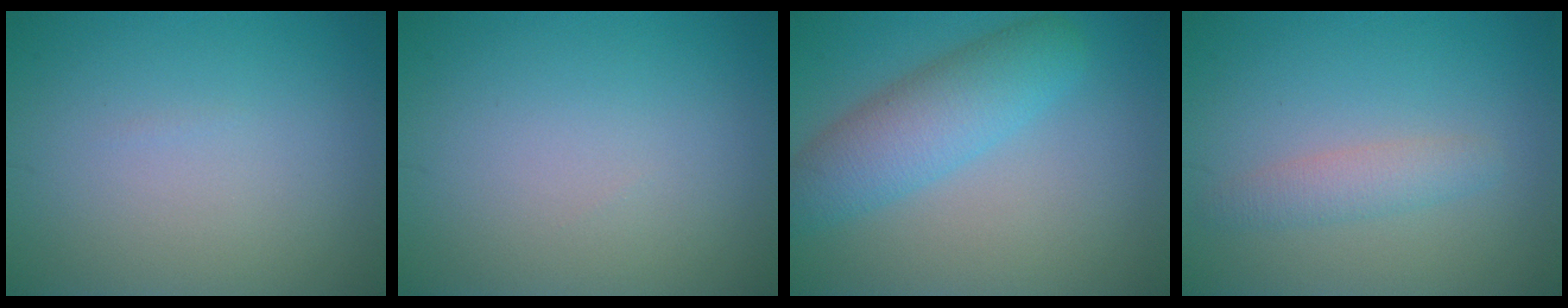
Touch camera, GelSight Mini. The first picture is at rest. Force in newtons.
{"total": 0.0}
{"total": 5.4, "press": 5.4, "slide": 0.2}
{"total": 2.1, "press": 2.1, "slide": 0.1}